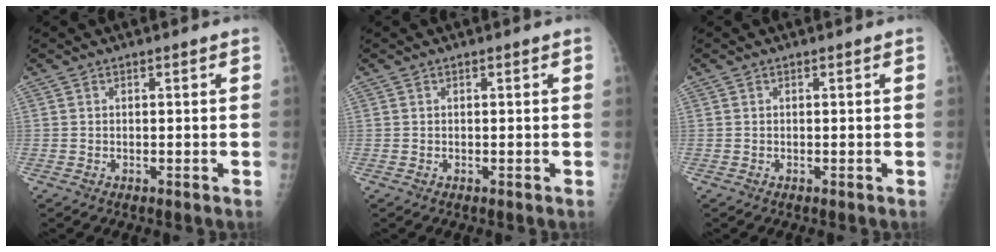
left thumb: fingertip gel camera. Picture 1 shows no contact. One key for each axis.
{"total": 0.0}
{"total": 0.0}